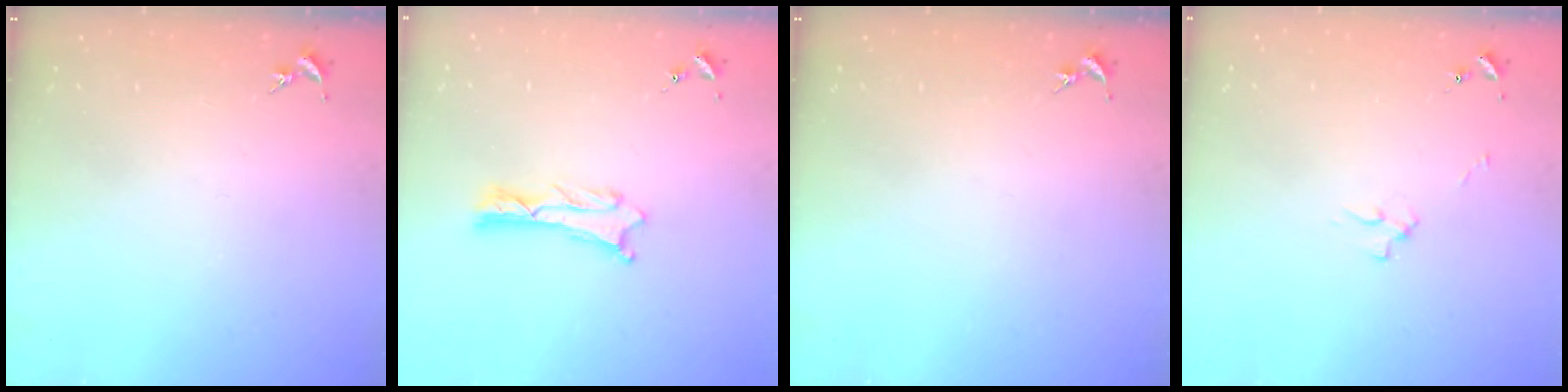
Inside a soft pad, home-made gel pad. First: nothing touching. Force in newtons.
{"total": 1.3, "press": 1.2, "slide": 0.1}
{"total": 0.0}
{"total": 2.5, "press": 2.5, "slide": 0.3}